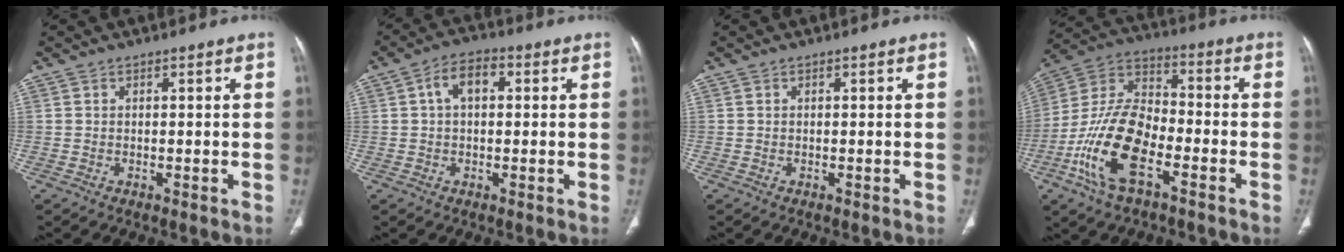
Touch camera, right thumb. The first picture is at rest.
{"total": 6.7, "force": [1.5, 3.9, 5.2], "torque": [-0.086, 0.019, 0.020]}
{"total": 0.0}
{"total": 16.9, "force": [-6.7, 8.1, 13.2], "torque": [-0.255, 0.041, -0.129]}